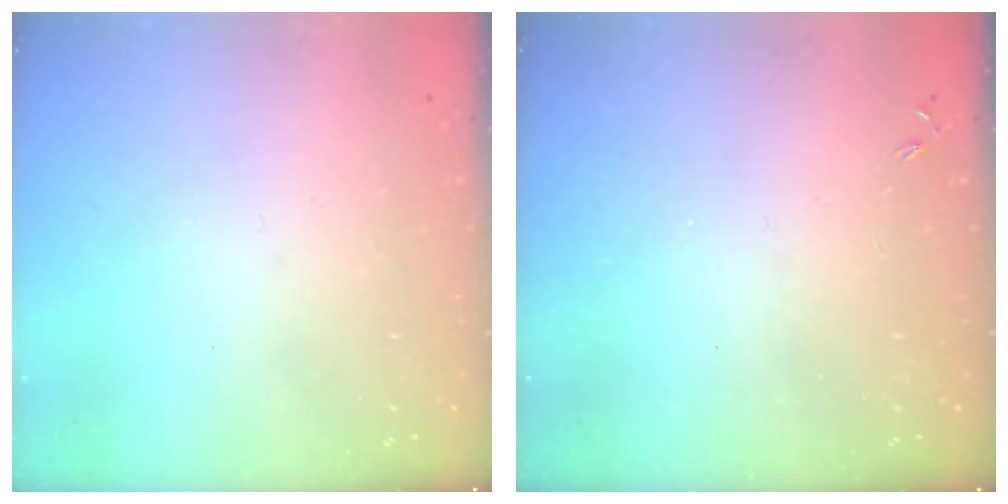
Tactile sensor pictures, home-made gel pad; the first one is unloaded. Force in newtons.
{"total": 0.0}